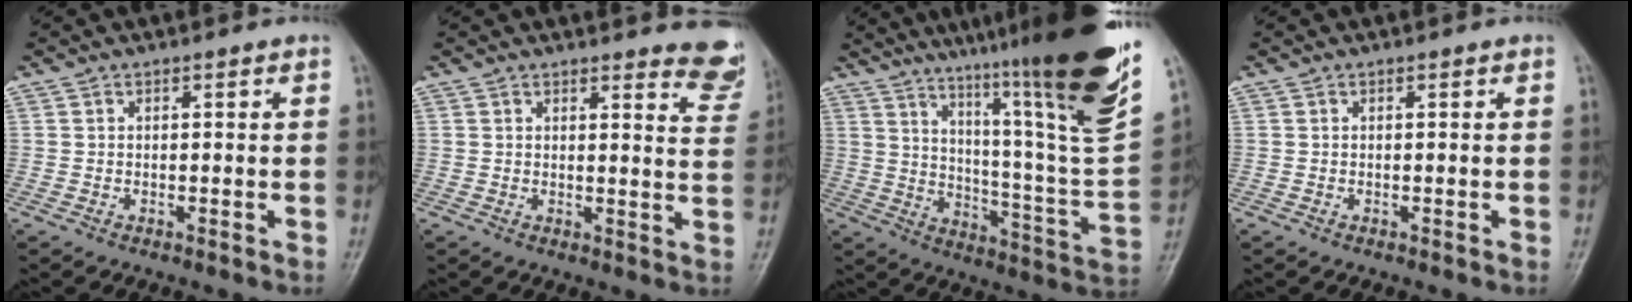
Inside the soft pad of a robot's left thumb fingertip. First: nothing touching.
{"total": 8.1, "force": [7.5, 1.9, 2.4], "torque": [0.010, -0.052, 0.059]}
{"total": 29.9, "force": [20.2, 2.3, 21.9], "torque": [-0.307, -0.114, 0.296]}
{"total": 0.0}